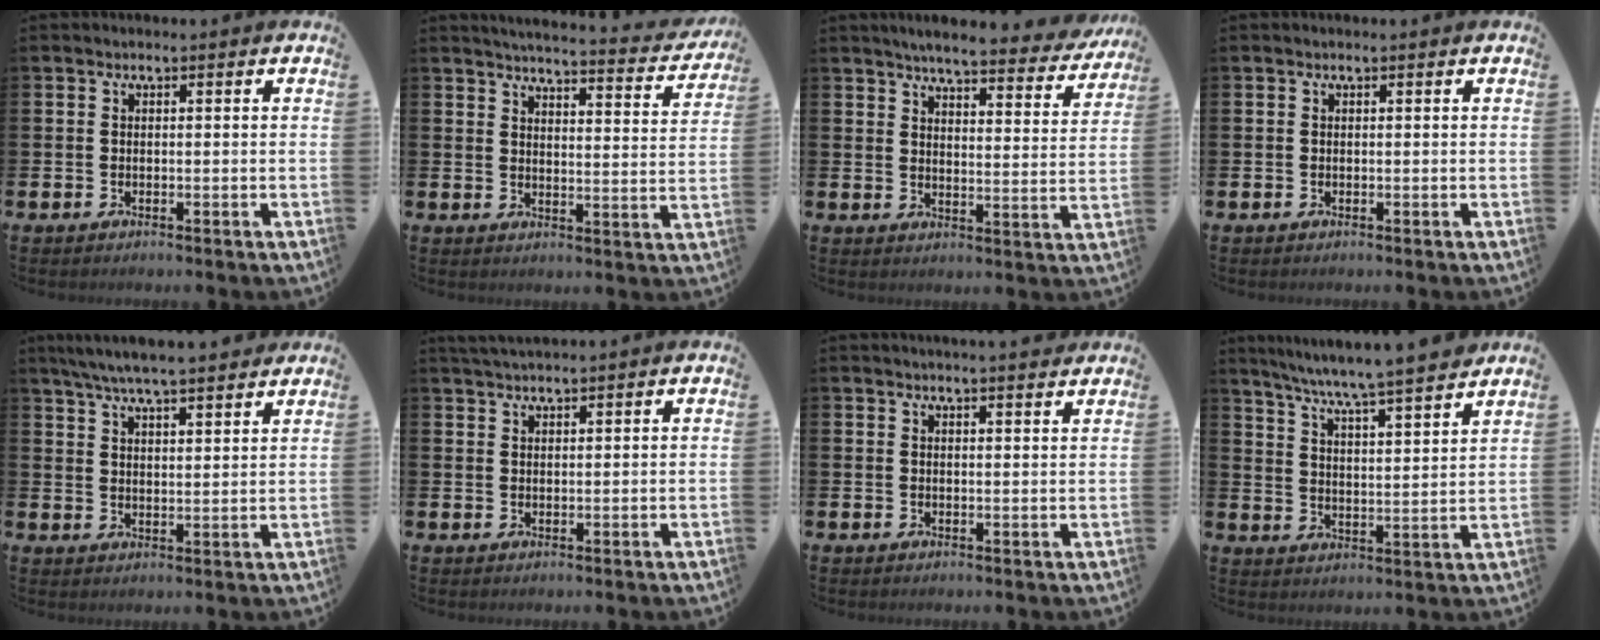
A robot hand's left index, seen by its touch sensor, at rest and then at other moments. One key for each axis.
{"total": 4.4, "fx": 4.3, "fy": 0.2, "fz": 0.9, "tx": -0.023, "ty": -0.038, "tz": 0.068}
{"total": 5.2, "fx": 4.9, "fy": 0.4, "fz": 1.6, "tx": -0.040, "ty": -0.036, "tz": 0.078}
{"total": 0.0}
{"total": 6.2, "fx": 6.0, "fy": 0.2, "fz": 1.8, "tx": -0.058, "ty": -0.025, "tz": 0.108}
{"total": 2.2, "fx": 2.2, "fy": -0.1, "fz": 0.3, "tx": -0.016, "ty": -0.002, "tz": 0.042}
{"total": 2.4, "fx": 2.4, "fy": -0.3, "fz": 0.0, "tx": 0.005, "ty": -0.015, "tz": 0.042}
{"total": 7.5, "fx": 7.1, "fy": -0.5, "fz": 2.2, "tx": -0.073, "ty": -0.053, "tz": 0.123}